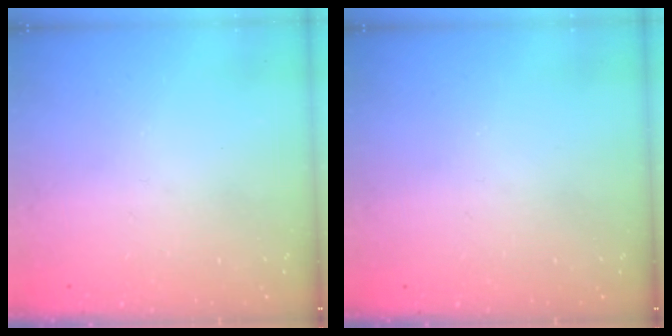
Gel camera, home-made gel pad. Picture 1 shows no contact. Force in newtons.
{"total": 0.0}